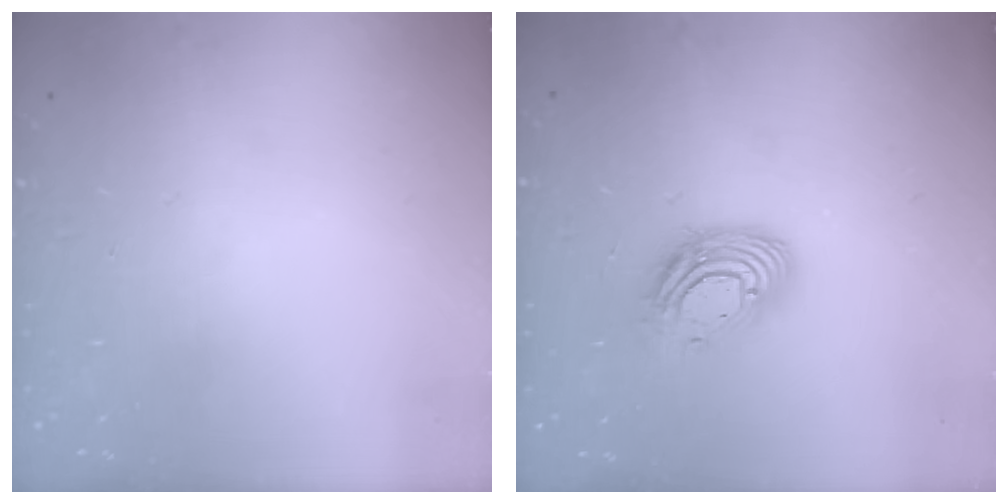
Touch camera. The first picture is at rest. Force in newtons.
{"total": 13.9, "press": 13.9, "slide": 1.2}